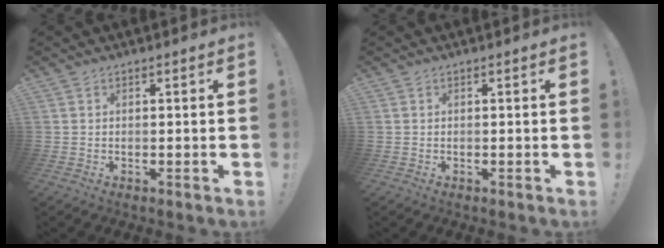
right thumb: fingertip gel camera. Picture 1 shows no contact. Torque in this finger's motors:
{"motor_torque": [-0.12, 0.12, 0.07, -0.01, 0.05]}